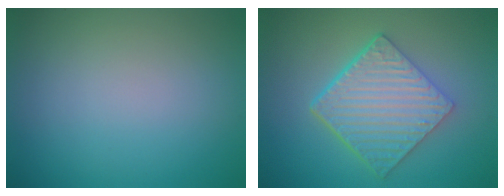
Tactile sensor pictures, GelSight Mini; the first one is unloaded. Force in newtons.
{"total": 6.3, "press": 4.6, "slide": 4.3}